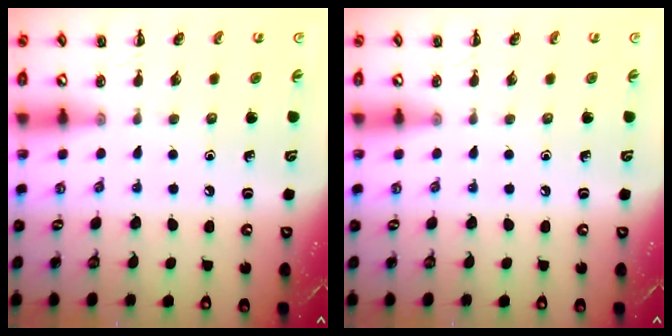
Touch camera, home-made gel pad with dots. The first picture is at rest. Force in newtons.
{"total": 0.0}